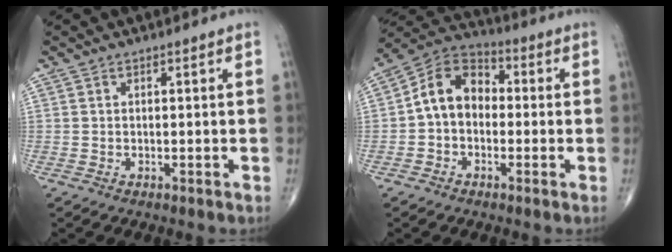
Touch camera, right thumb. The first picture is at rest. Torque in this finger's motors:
{"motor_torque": [-0.02, 0.29, 0.55, -0.44, 0.05]}